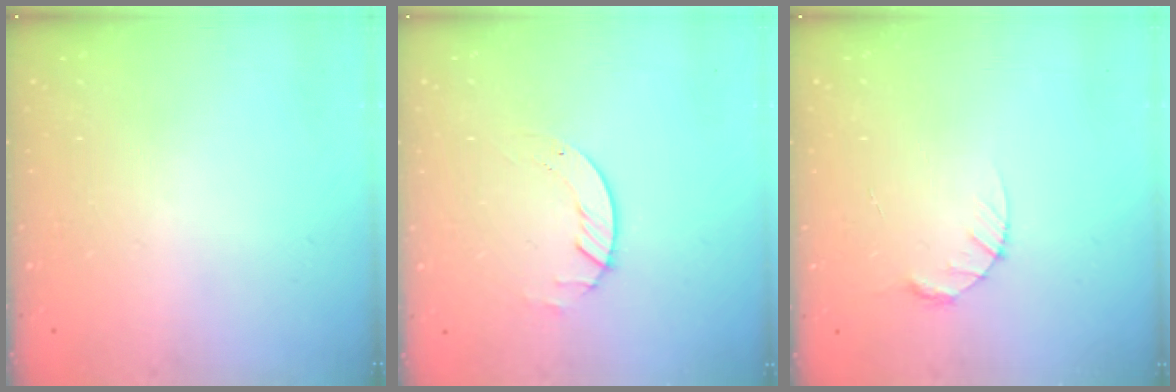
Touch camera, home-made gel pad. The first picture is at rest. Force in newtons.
{"total": 2.7, "press": 2.7, "slide": 0.3}
{"total": 3.7, "press": 3.6, "slide": 0.4}